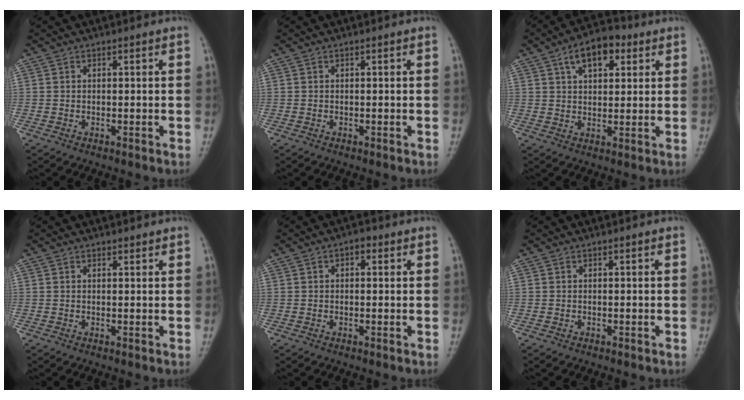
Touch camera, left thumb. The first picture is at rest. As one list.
[{"total": 0.0}, {"total": 9.5, "force": [4.3, 5.2, 6.7], "torque": [-0.085, 0.002, 0.061]}, {"total": 0.6, "force": [0.6, 0.2, 0.1], "torque": [-0.001, -0.006, 0.009]}, {"total": 2.0, "force": [0.6, 1.3, 1.5], "torque": [-0.011, 0.004, 0.004]}, {"total": 0.0}]